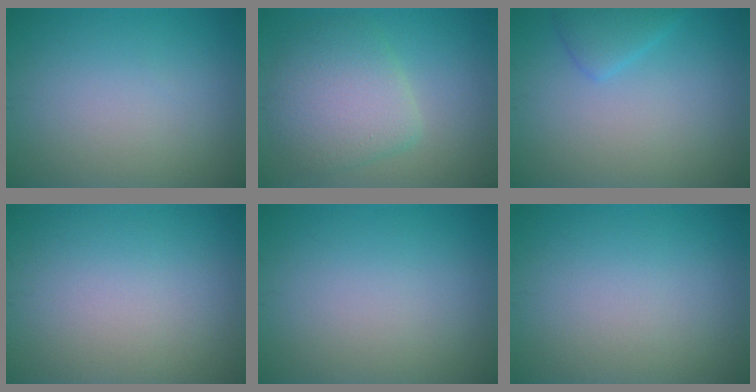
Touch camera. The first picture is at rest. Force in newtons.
{"total": 5.6, "press": 5.6, "slide": 0.3}
{"total": 2.0, "press": 2.0, "slide": 0.1}
{"total": 0.0}
{"total": 0.0}
{"total": 0.0}